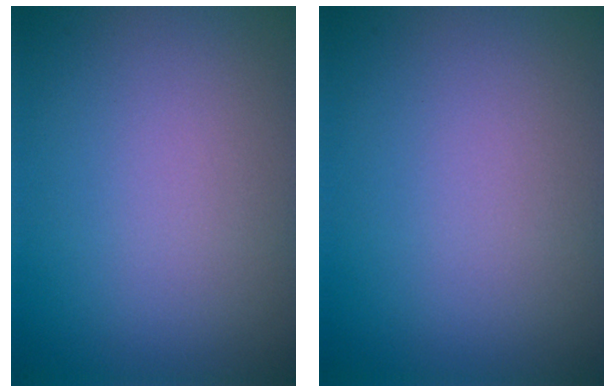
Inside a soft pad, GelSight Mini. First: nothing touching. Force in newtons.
{"total": 0.0}